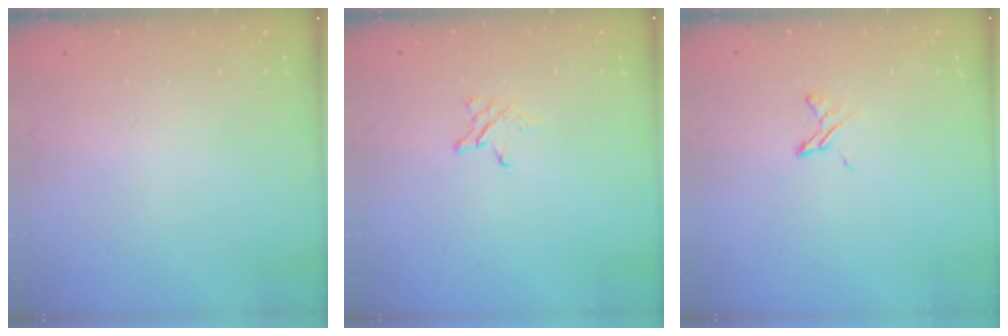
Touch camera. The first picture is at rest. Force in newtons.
{"total": 2.8, "press": 2.8, "slide": 0.3}
{"total": 3.9, "press": 3.8, "slide": 0.5}